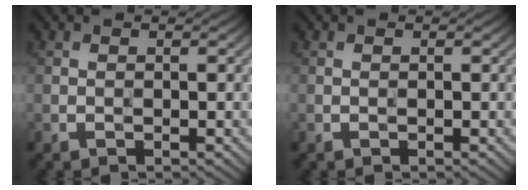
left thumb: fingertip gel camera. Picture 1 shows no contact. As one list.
[{"total": 0.0}]